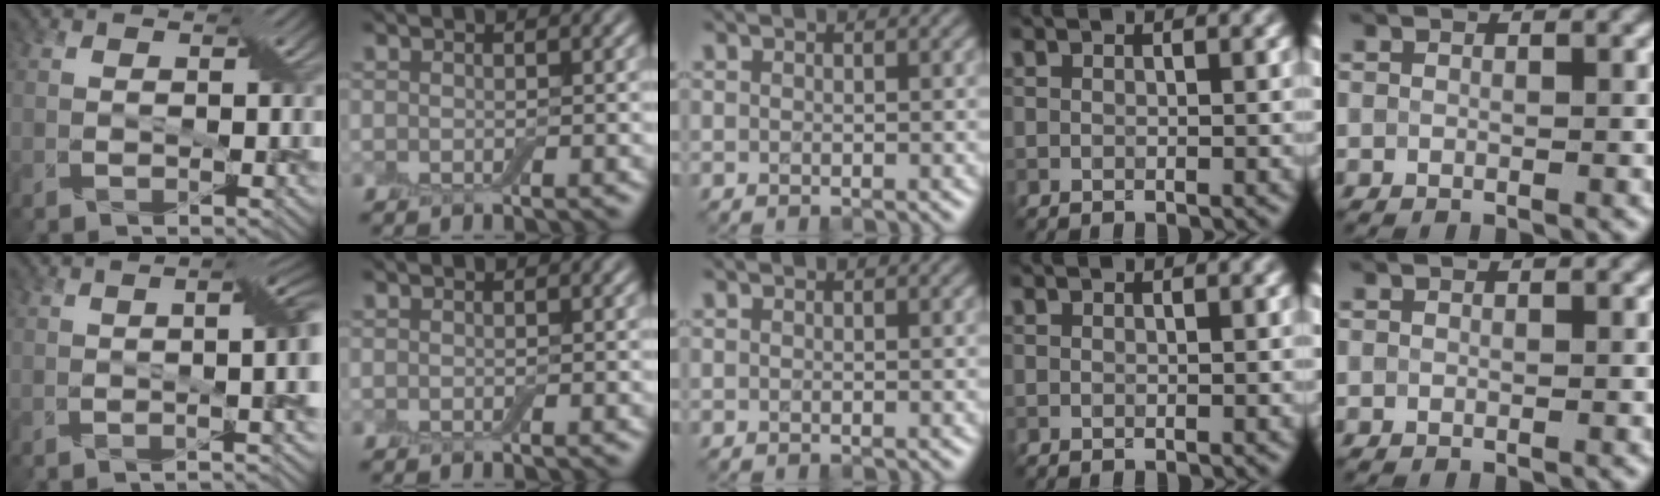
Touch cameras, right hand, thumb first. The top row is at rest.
{"thumb": {"total": 8.1, "force": [-1.4, 2.0, 7.8], "torque": [-0.082, 0.005, -0.027]}}